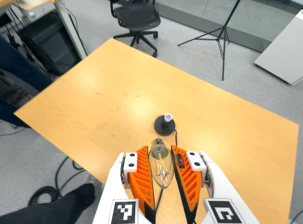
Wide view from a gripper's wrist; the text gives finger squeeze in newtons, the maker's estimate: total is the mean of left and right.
{"total": 11.0, "left": 10.5, "right": 11.4}